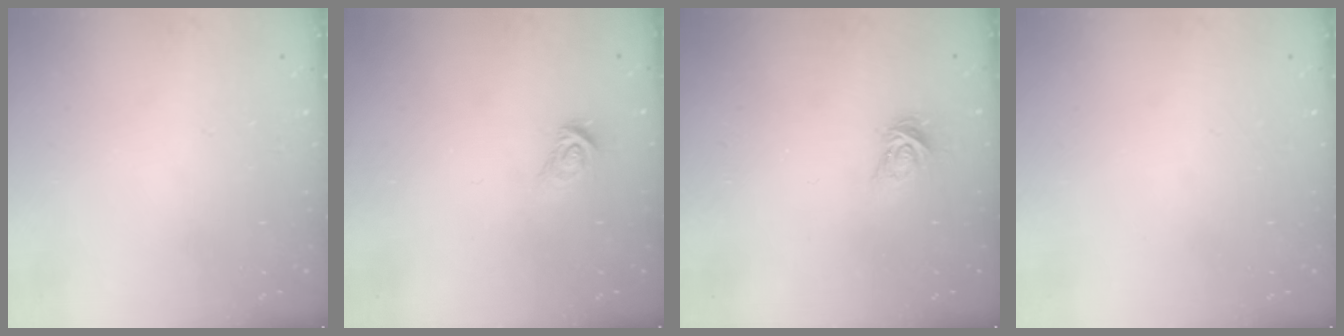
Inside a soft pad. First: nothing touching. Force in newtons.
{"total": 5.5, "press": 5.5, "slide": 0.4}
{"total": 6.2, "press": 6.2, "slide": 0.6}
{"total": 0.0}